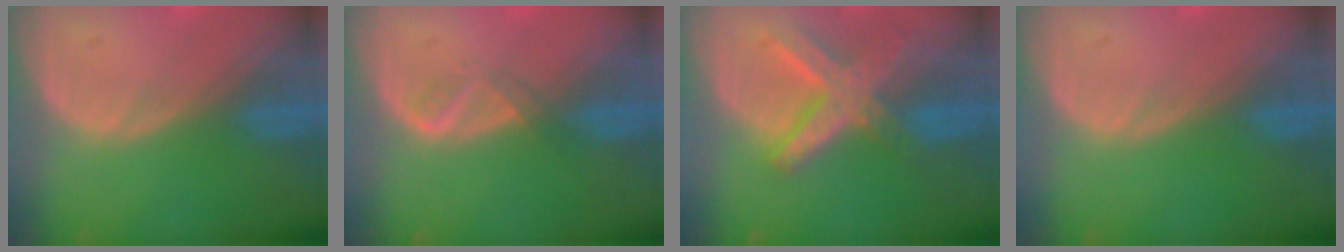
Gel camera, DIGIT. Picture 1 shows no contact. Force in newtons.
{"total": 1.9, "press": 1.8, "slide": 0.7}
{"total": 8.4, "press": 7.1, "slide": 4.3}
{"total": 0.0}